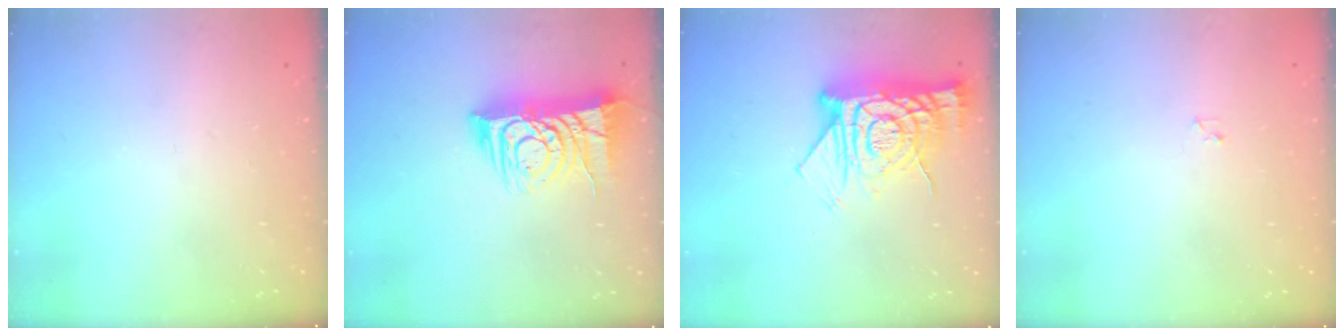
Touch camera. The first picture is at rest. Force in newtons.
{"total": 13.6, "press": 13.6, "slide": 1.3}
{"total": 17.9, "press": 17.8, "slide": 1.7}
{"total": 1.6, "press": 1.6, "slide": 0.2}